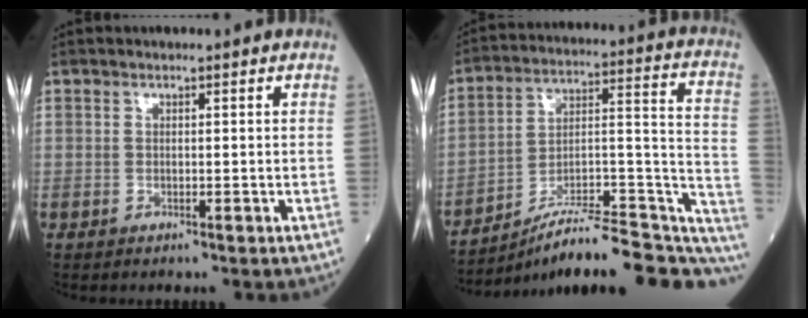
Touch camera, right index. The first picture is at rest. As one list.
[{"total": 23.2, "force": [-19.3, 3.9, 12.3], "torque": [-0.111, 0.045, -0.283]}]